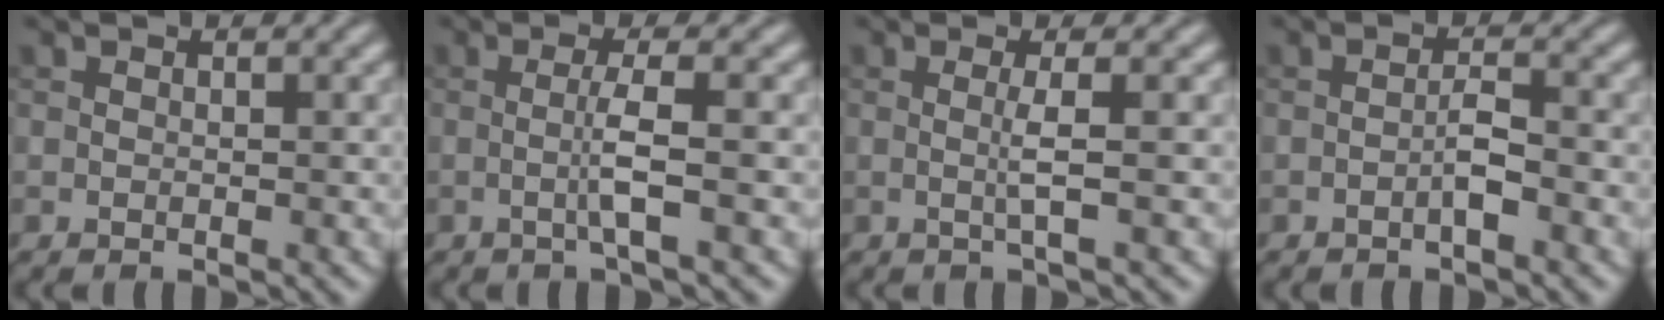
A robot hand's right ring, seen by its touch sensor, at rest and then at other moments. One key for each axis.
{"total": 2.6, "fx": -0.2, "fy": 0.2, "fz": 2.6, "tx": -0.051, "ty": -0.005, "tz": -0.007}
{"total": 1.9, "fx": 0.0, "fy": 0.2, "fz": 1.8, "tx": -0.038, "ty": -0.002, "tz": -0.005}
{"total": 1.6, "fx": -0.7, "fy": 0.3, "fz": 1.5, "tx": -0.027, "ty": 0.005, "tz": -0.013}